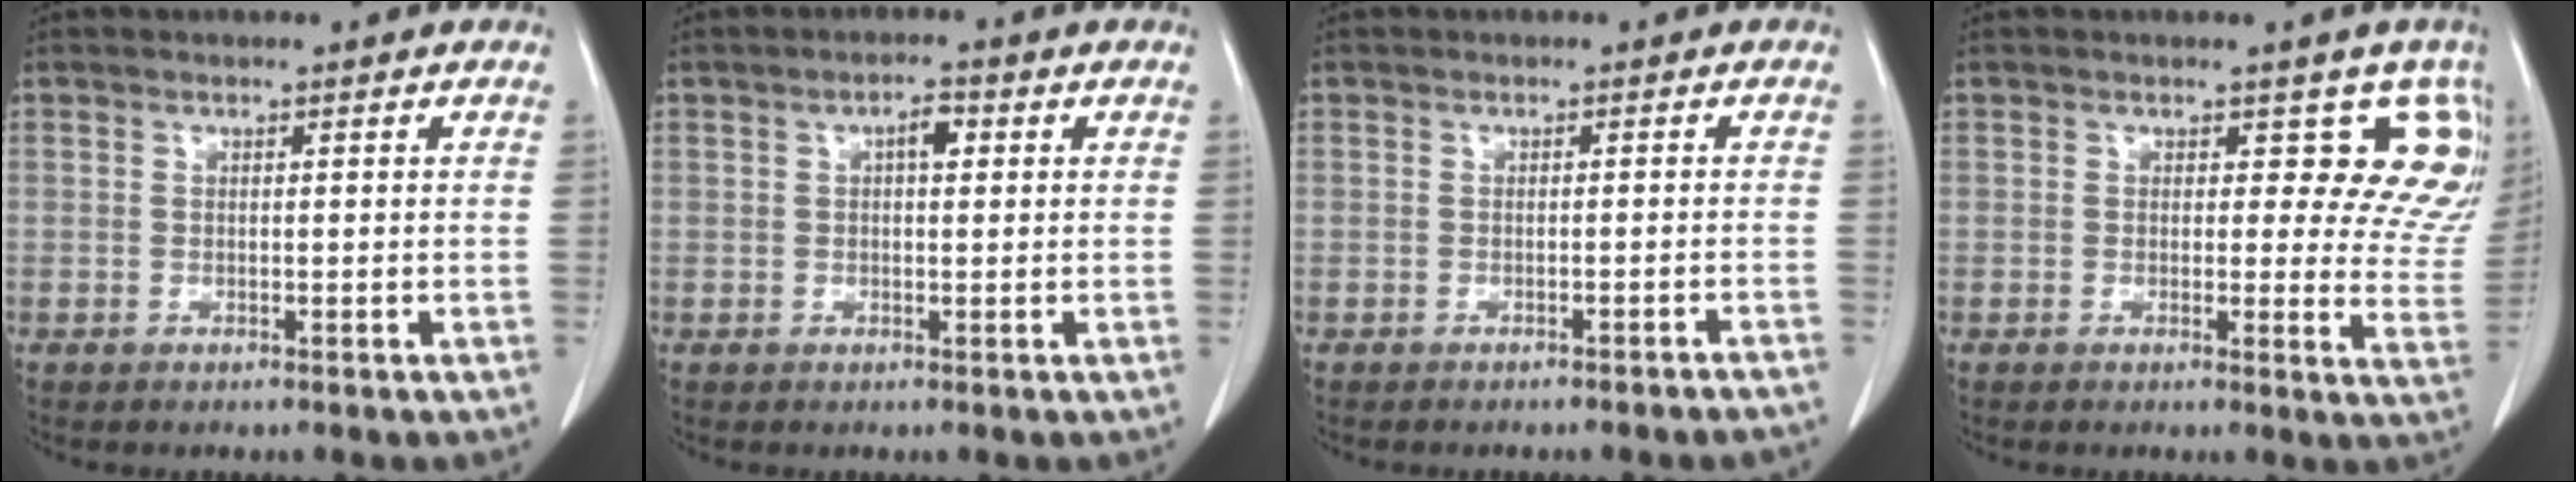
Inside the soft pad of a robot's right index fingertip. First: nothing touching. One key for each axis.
{"total": 2.6, "fx": 0.7, "fy": 1.0, "fz": 2.3, "tx": -0.037, "ty": 0.006, "tz": 0.010}
{"total": 5.5, "fx": -5.3, "fy": 0.4, "fz": 1.6, "tx": -0.016, "ty": -0.009, "tz": -0.054}
{"total": 8.4, "fx": 5.3, "fy": 4.6, "fz": 4.5, "tx": -0.016, "ty": -0.013, "tz": 0.032}